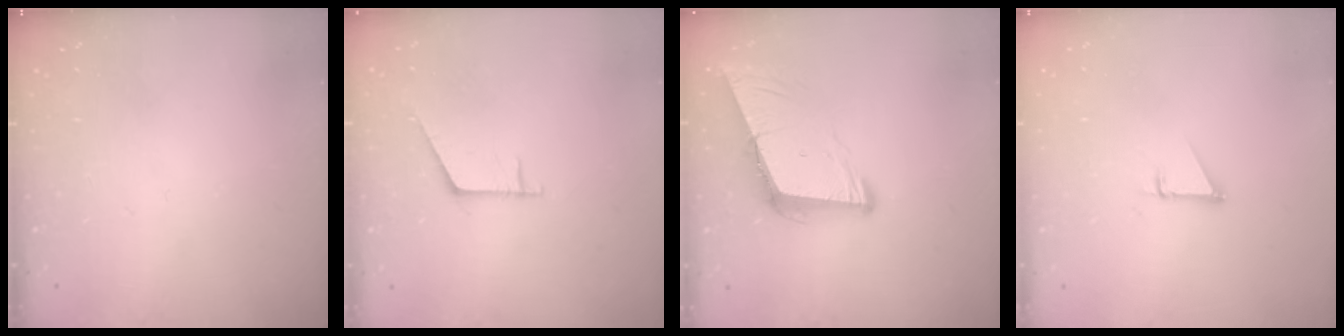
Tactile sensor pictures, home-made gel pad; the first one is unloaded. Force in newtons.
{"total": 4.4, "press": 4.4, "slide": 0.5}
{"total": 8.9, "press": 8.0, "slide": 3.7}
{"total": 0.9, "press": 0.9, "slide": 0.1}